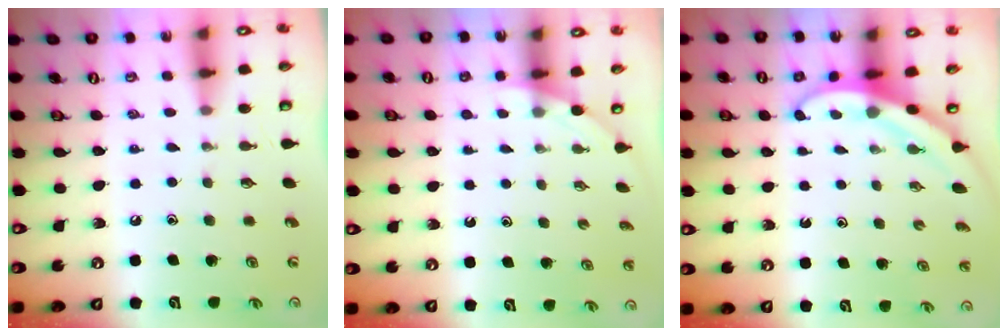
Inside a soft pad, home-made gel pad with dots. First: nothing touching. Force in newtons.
{"total": 0.9, "press": 0.9, "slide": 0.2}
{"total": 3.0, "press": 3.0, "slide": 0.1}